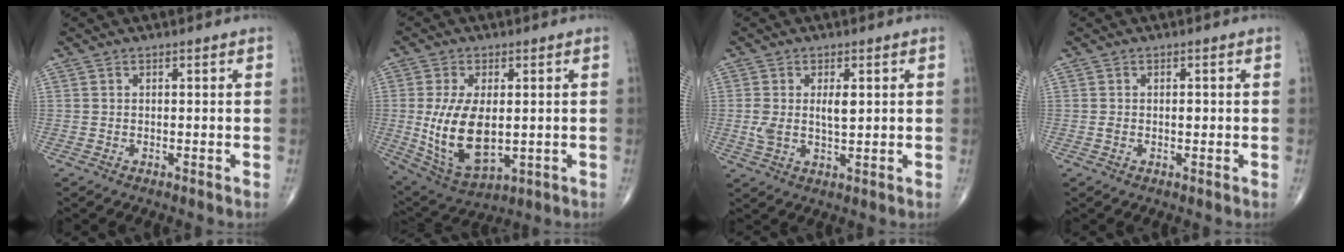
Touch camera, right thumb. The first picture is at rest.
{"total": 14.1, "force": [-0.5, 7.6, 11.9], "torque": [-0.225, -0.011, 0.011]}
{"total": 5.7, "force": [0.9, 2.7, 4.9], "torque": [-0.096, -0.003, 0.018]}
{"total": 1.5, "force": [0.0, 0.8, 1.2], "torque": [-0.021, 0.003, -0.001]}